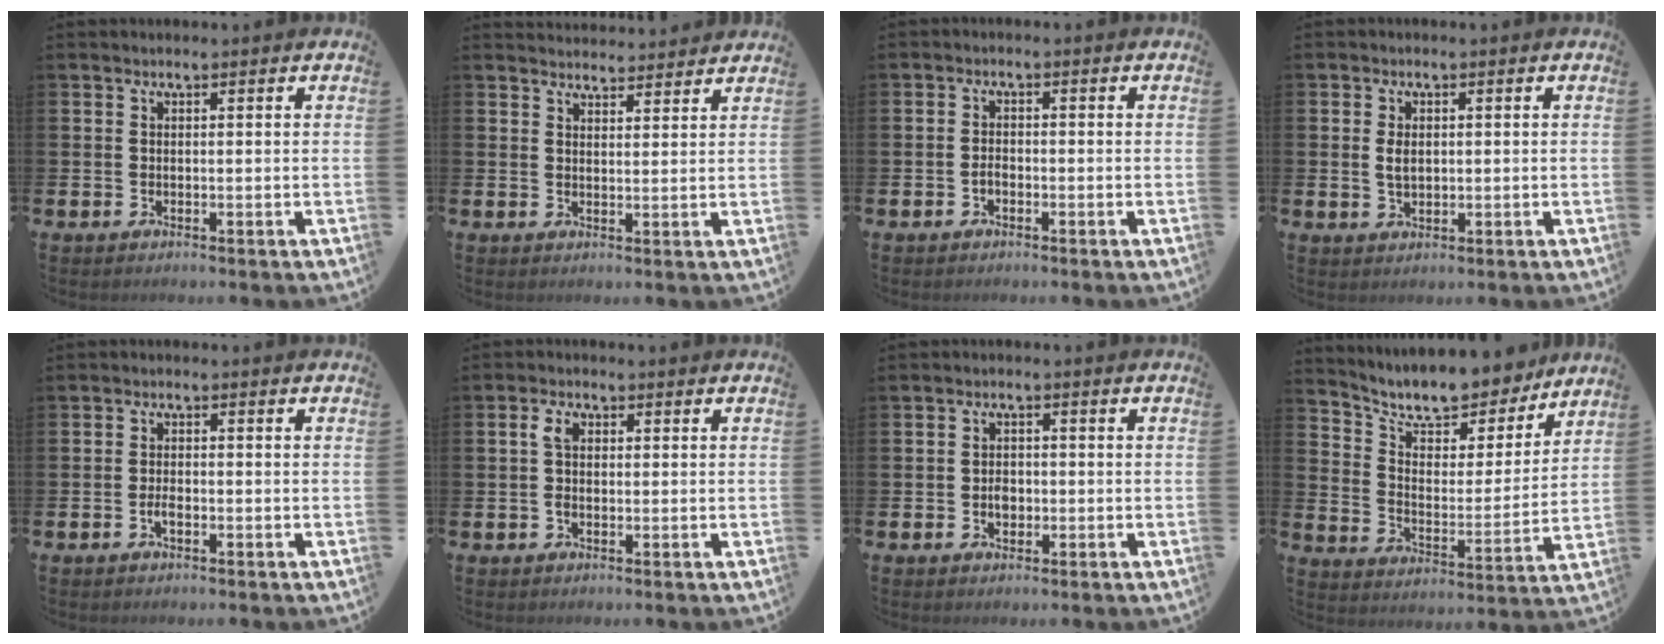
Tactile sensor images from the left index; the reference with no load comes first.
{"total": 3.3, "force": [3.3, 0.5, -0.2], "torque": [-0.002, -0.020, 0.061]}
{"total": 1.2, "force": [-0.6, 0.7, 0.7], "torque": [-0.010, -0.001, -0.013]}
{"total": 2.3, "force": [0.7, 1.4, 1.7], "torque": [-0.022, 0.001, 0.009]}
{"total": 1.6, "force": [-0.9, 0.7, 1.2], "torque": [-0.030, 0.003, -0.016]}
{"total": 2.5, "force": [0.4, 1.5, 1.9], "torque": [-0.029, 0.004, 0.003]}
{"total": 1.9, "force": [-0.5, 1.4, 1.2], "torque": [-0.015, 0.003, -0.013]}
{"total": 10.5, "force": [9.4, 3.5, 3.1], "torque": [-0.089, -0.071, 0.163]}